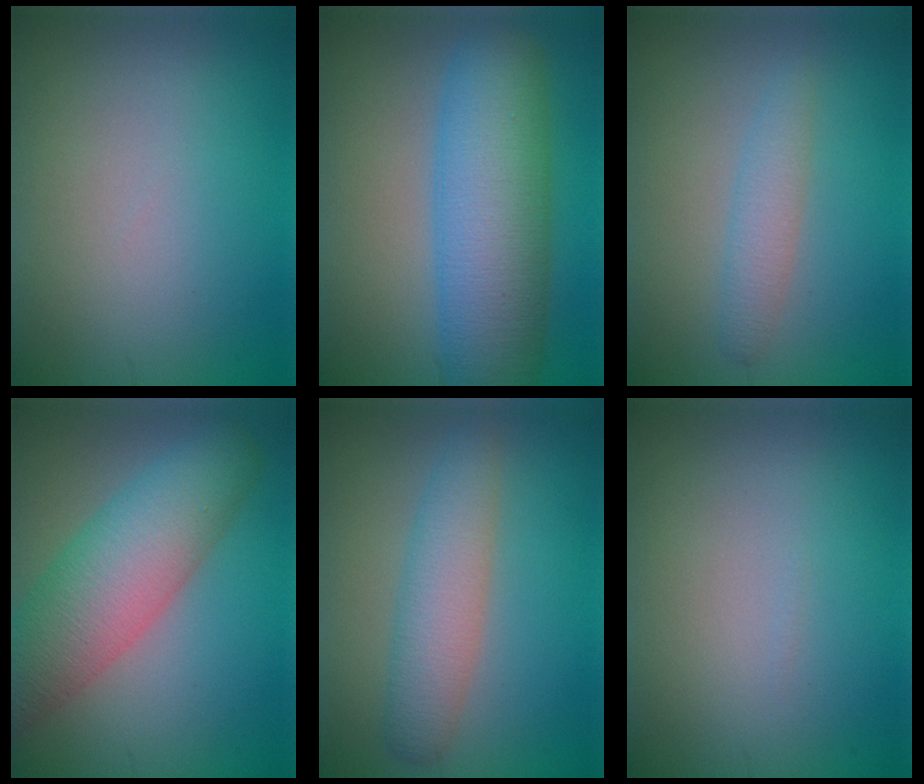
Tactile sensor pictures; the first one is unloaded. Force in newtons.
{"total": 9.7, "press": 9.7, "slide": 0.2}
{"total": 2.1, "press": 2.1, "slide": 0.2}
{"total": 8.1, "press": 8.1, "slide": 0.4}
{"total": 4.1, "press": 4.1, "slide": 0.2}
{"total": 0.0}